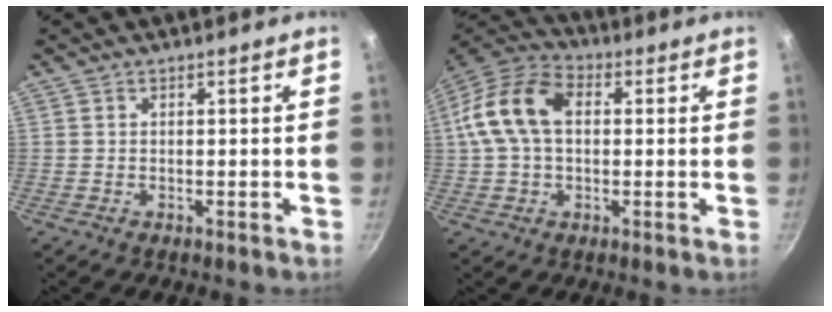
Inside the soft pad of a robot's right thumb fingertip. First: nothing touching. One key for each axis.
{"total": 14.0, "fx": 1.9, "fy": 9.3, "fz": 10.3, "tx": -0.180, "ty": 0.030, "tz": 0.016}